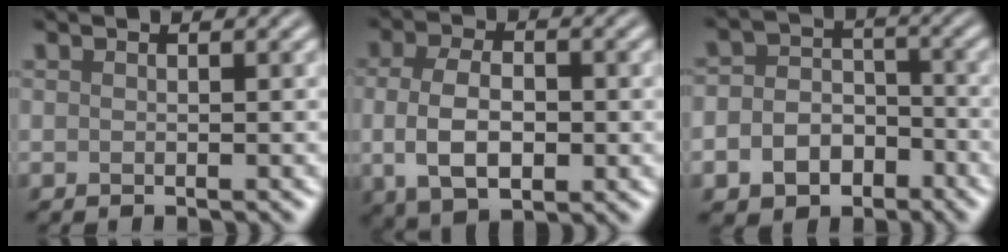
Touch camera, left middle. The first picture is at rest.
{"total": 6.0, "force": [-0.5, 3.4, 4.9], "torque": [-0.096, -0.006, -0.011]}
{"total": 5.9, "force": [-2.6, 4.5, 2.9], "torque": [-0.025, -0.002, -0.047]}